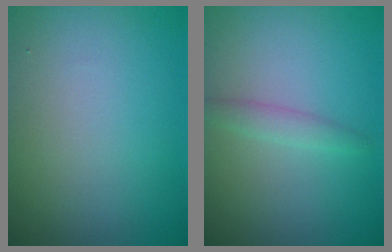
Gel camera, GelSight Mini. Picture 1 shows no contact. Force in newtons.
{"total": 1.5, "press": 1.5, "slide": 0.0}